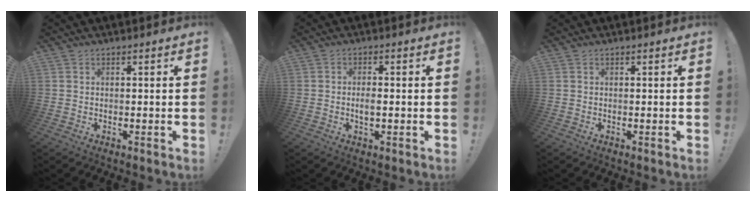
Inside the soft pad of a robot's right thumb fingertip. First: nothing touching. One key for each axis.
{"total": 2.8, "fx": -0.7, "fy": 1.0, "fz": 2.5, "tx": -0.038, "ty": 0.000, "tz": -0.013}
{"total": 0.0}